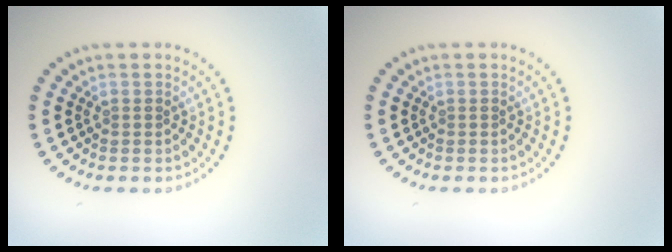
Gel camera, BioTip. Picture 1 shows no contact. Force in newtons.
{"total": 0.0}